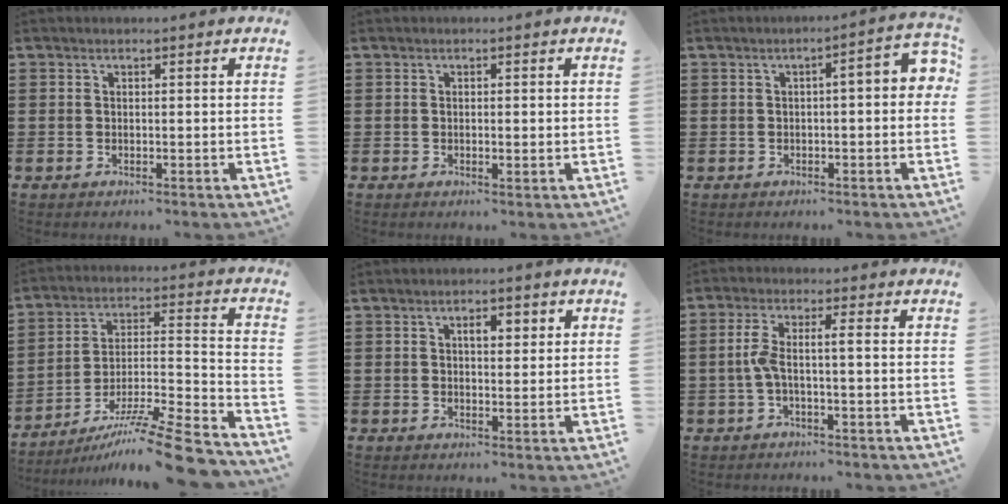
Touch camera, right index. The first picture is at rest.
{"total": 0.6, "force": [-0.1, 0.2, 0.6], "torque": [-0.014, -0.003, -0.001]}
{"total": 3.9, "force": [-0.2, 0.8, 3.8], "torque": [-0.061, 0.002, -0.009]}
{"total": 11.7, "force": [-9.5, 0.2, 6.8], "torque": [-0.096, 0.019, -0.181]}
{"total": 3.0, "force": [0.9, 1.3, 2.5], "torque": [-0.035, 0.003, 0.008]}
{"total": 4.0, "force": [-1.0, 0.3, 3.9], "torque": [-0.088, -0.006, -0.026]}